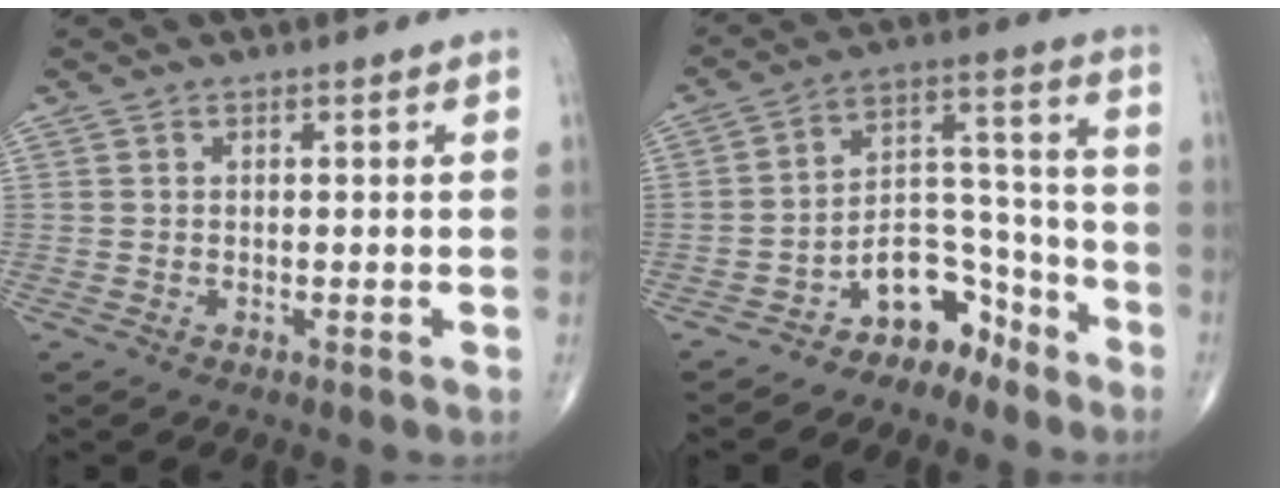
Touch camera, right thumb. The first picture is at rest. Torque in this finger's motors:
{"motor_torque": [3.19, 1.81, 0.77, -1.08, 0.06]}